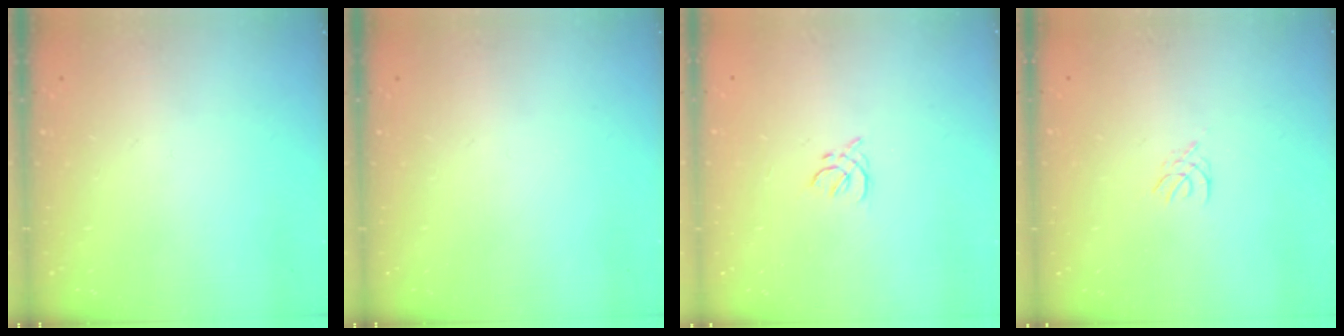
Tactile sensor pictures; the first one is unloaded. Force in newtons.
{"total": 0.0}
{"total": 2.0, "press": 2.0, "slide": 0.6}
{"total": 2.1, "press": 2.0, "slide": 0.5}